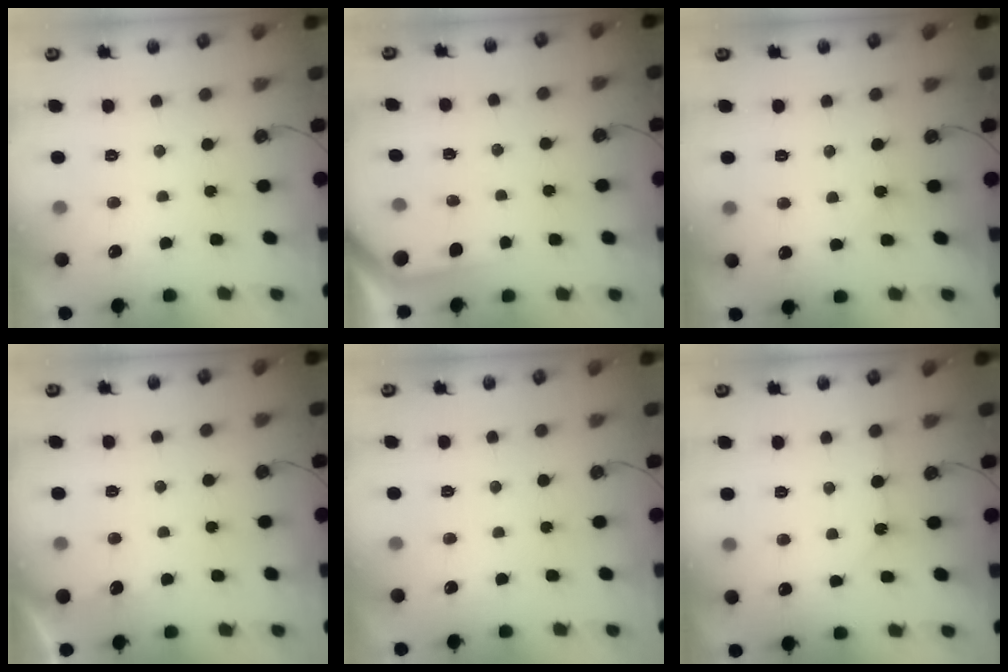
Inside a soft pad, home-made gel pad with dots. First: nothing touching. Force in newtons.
{"total": 2.2, "press": 2.2, "slide": 0.3}
{"total": 2.1, "press": 2.0, "slide": 0.5}
{"total": 2.2, "press": 2.2, "slide": 0.3}
{"total": 0.0}
{"total": 1.2, "press": 1.2, "slide": 0.2}